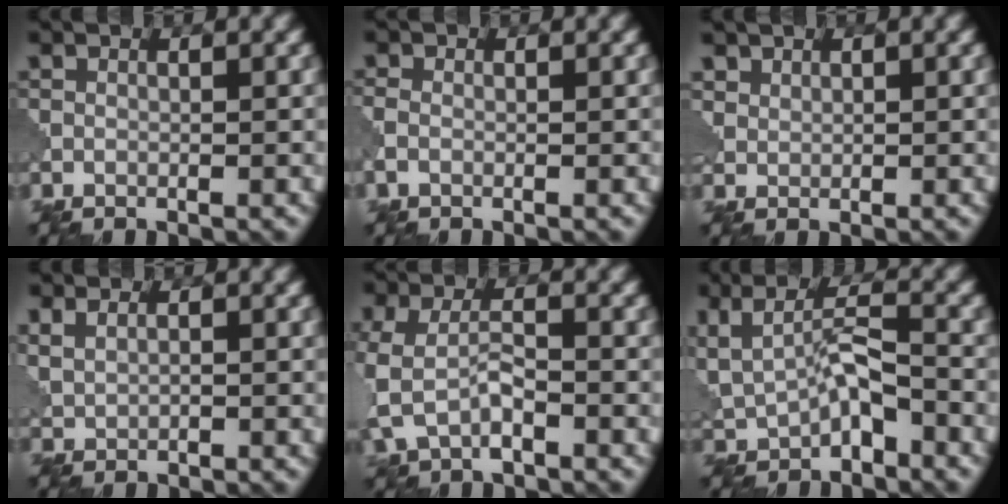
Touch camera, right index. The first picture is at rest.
{"total": 1.2, "force": [-0.5, 0.8, 0.7], "torque": [-0.019, 0.000, -0.015]}
{"total": 1.6, "force": [1.1, 1.1, 0.2], "torque": [-0.007, -0.003, 0.027]}
{"total": 2.2, "force": [1.3, 1.3, 1.2], "torque": [-0.035, 0.006, 0.028]}
{"total": 4.6, "force": [-1.6, 2.6, 3.5], "torque": [-0.089, -0.005, -0.033]}
{"total": 4.5, "force": [-0.4, 1.9, 4.1], "torque": [-0.080, -0.002, -0.009]}